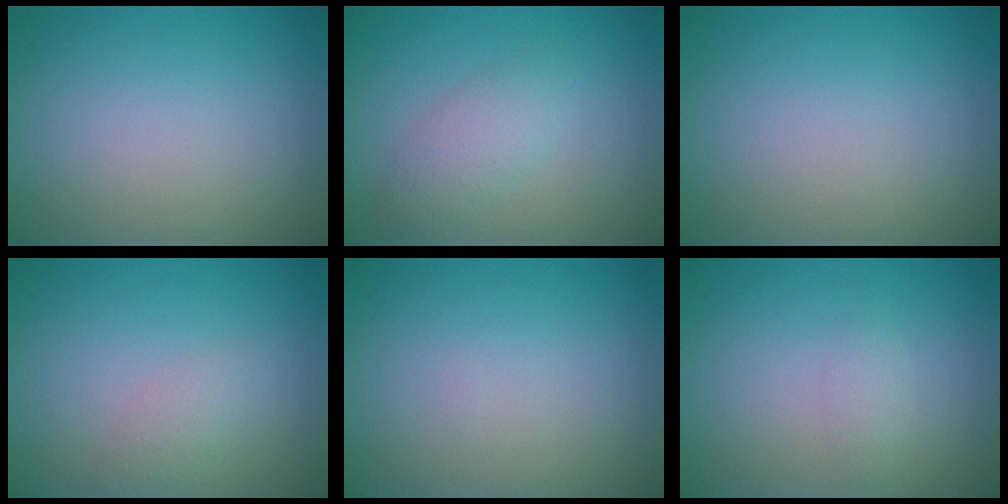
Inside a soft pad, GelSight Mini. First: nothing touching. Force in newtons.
{"total": 2.7, "press": 2.7, "slide": 0.1}
{"total": 0.0}
{"total": 1.4, "press": 1.4, "slide": 0.1}
{"total": 0.0}
{"total": 1.0, "press": 1.0, "slide": 0.0}